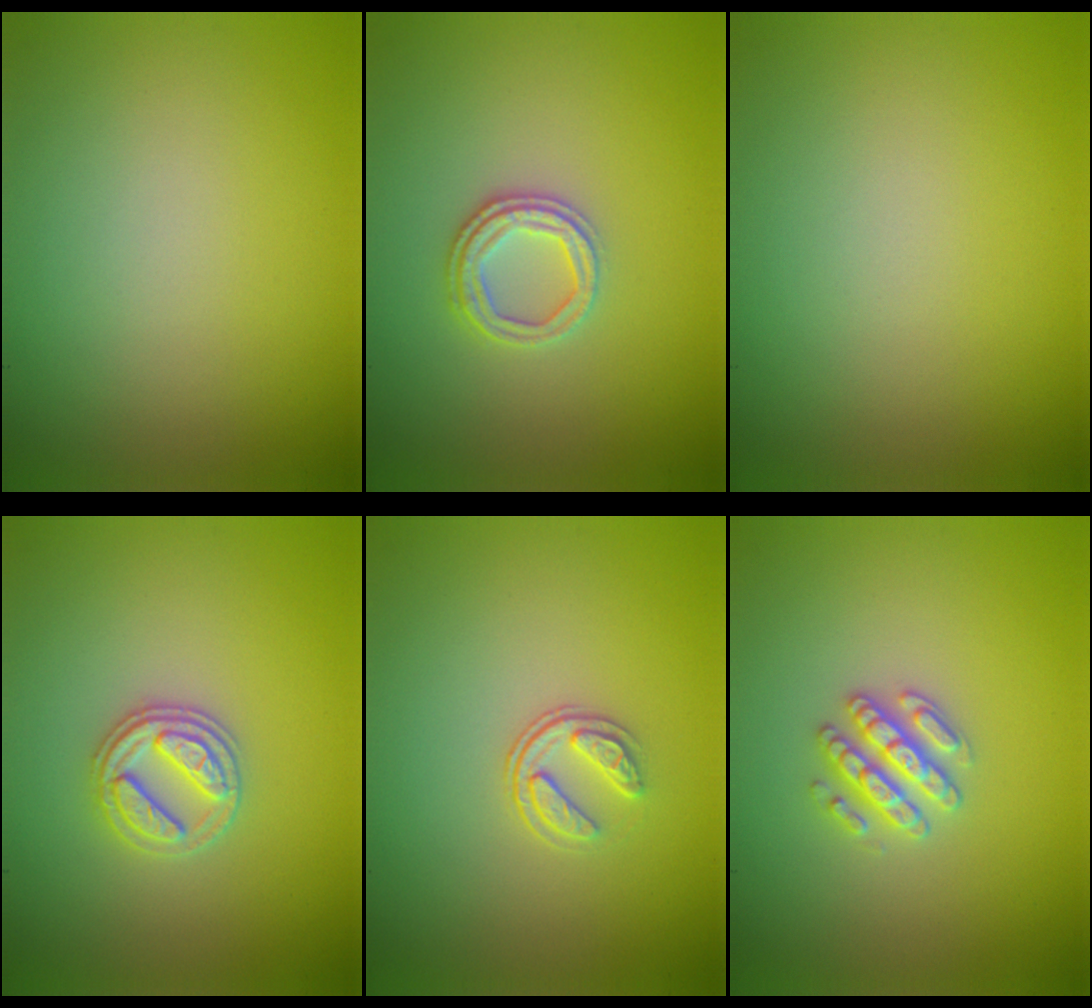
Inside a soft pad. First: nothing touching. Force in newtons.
{"total": 2.4, "press": 2.3, "slide": 0.7}
{"total": 0.0}
{"total": 2.8, "press": 2.7, "slide": 0.8}
{"total": 1.9, "press": 1.3, "slide": 1.4}
{"total": 2.8, "press": 2.7, "slide": 0.6}